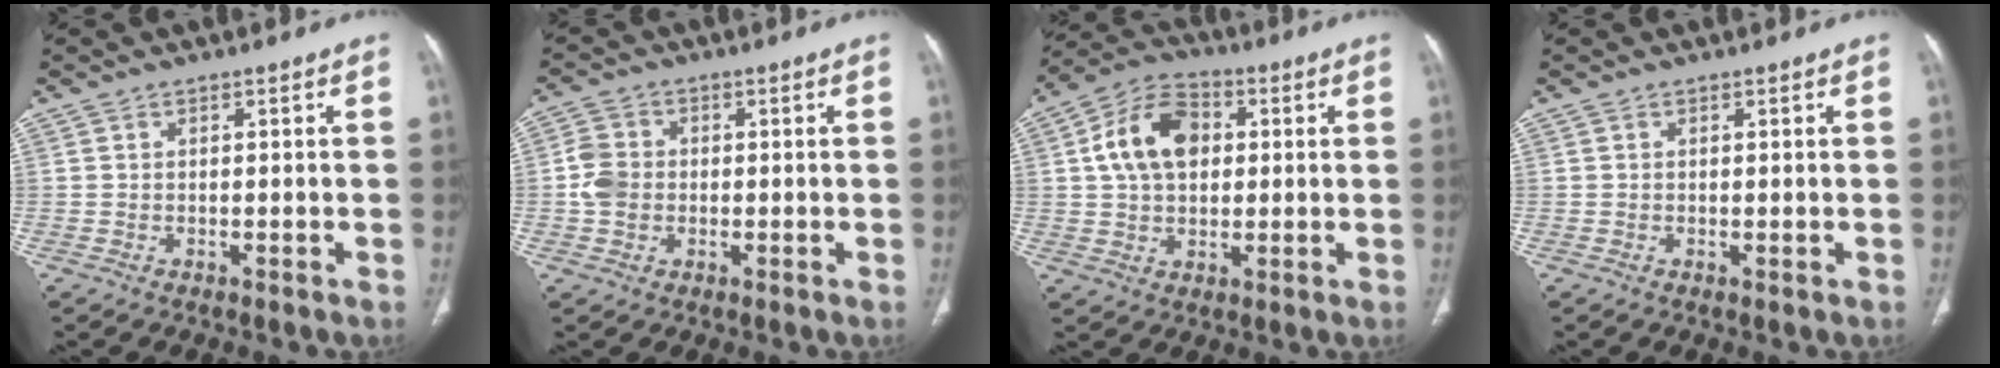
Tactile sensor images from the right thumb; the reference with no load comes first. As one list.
[{"total": 5.0, "force": [-0.5, 4.2, 2.6], "torque": [-0.043, 0.010, -0.015]}, {"total": 12.7, "force": [2.3, 8.7, 9.0], "torque": [-0.141, 0.014, 0.033]}, {"total": 0.0}]